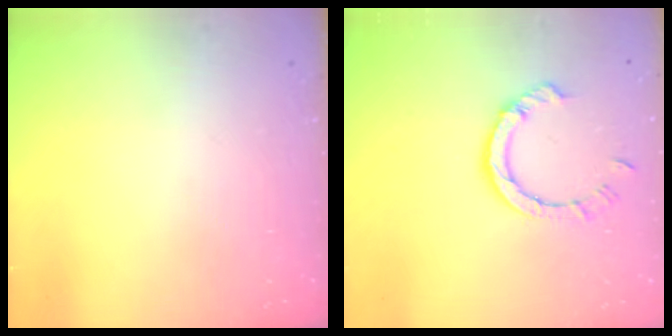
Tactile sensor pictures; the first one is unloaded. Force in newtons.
{"total": 6.9, "press": 6.8, "slide": 0.8}